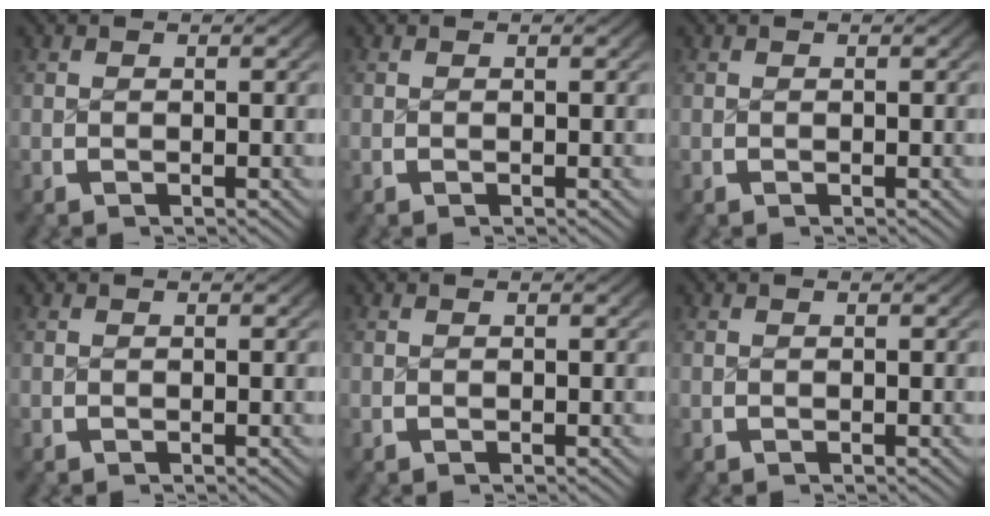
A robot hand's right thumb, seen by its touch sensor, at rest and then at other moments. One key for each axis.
{"total": 0.0}
{"total": 0.0}
{"total": 0.0}
{"total": 0.0}
{"total": 0.0}